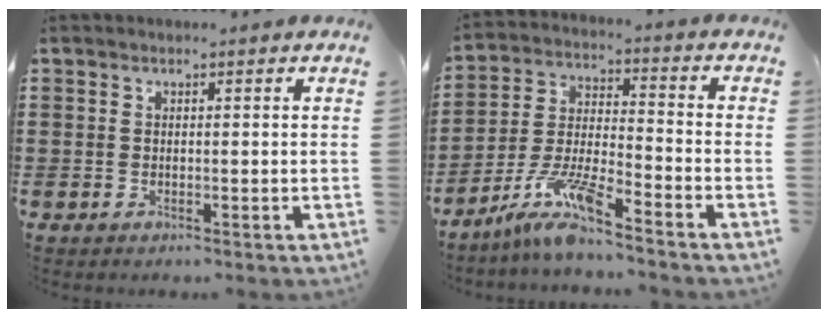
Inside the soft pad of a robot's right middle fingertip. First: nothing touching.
{"total": 8.9, "force": [-7.4, 0.4, 4.9], "torque": [-0.114, -0.008, -0.148]}